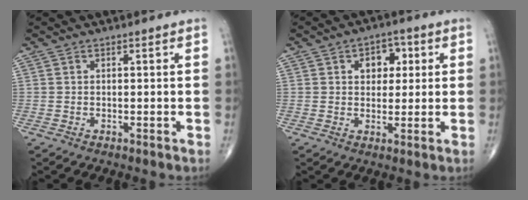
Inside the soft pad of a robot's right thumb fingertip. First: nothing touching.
{"total": 6.0, "force": [1.9, 4.3, 3.8], "torque": [-0.018, -0.003, 0.022]}